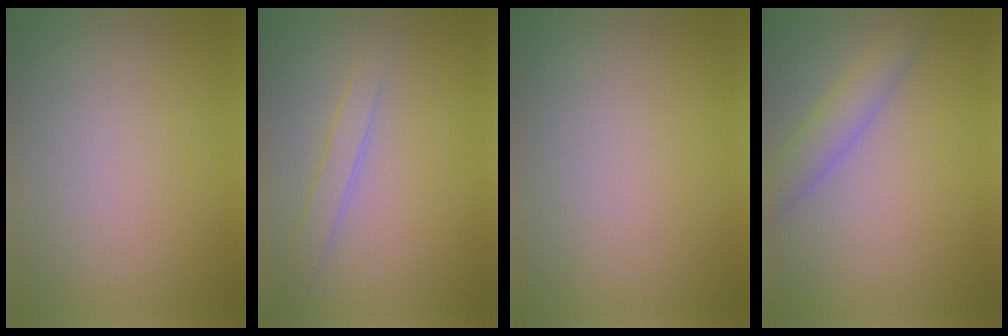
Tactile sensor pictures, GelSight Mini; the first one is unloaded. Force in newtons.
{"total": 1.8, "press": 1.8, "slide": 0.1}
{"total": 0.0}
{"total": 2.9, "press": 2.9, "slide": 0.1}